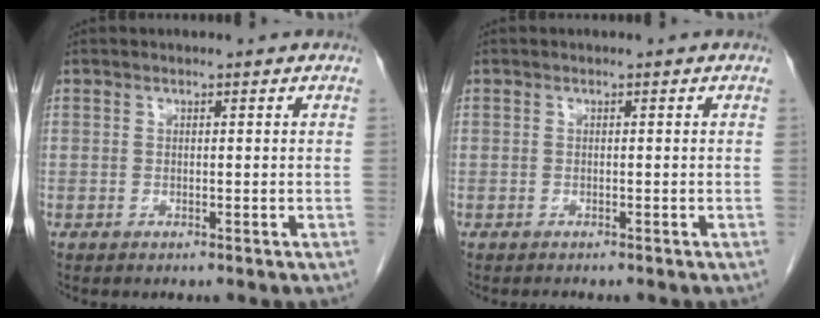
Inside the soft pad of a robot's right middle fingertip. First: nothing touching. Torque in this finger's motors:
{"motor_torque": [-0.47, -0.48, -0.22, -0.04]}